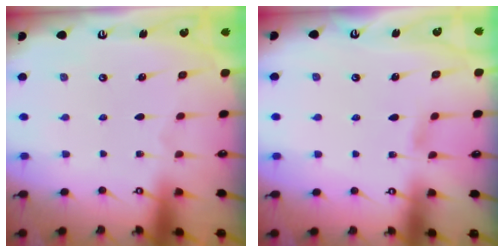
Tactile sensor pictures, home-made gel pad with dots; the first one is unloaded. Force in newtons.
{"total": 3.9, "press": 3.9, "slide": 0.5}